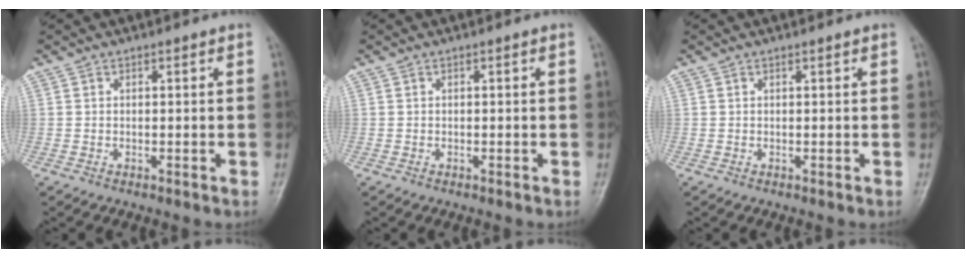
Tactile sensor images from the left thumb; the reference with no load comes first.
{"total": 0.0}
{"total": 0.0}